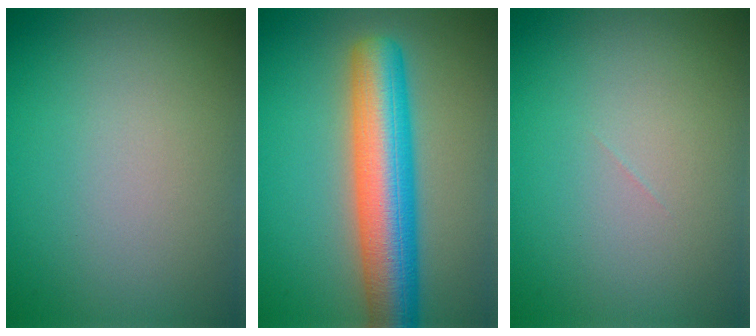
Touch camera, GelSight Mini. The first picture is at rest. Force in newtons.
{"total": 8.9, "press": 8.9, "slide": 0.3}
{"total": 0.0}